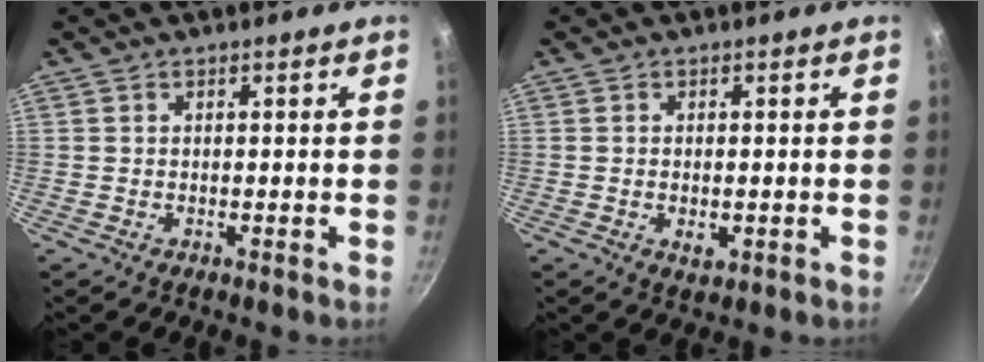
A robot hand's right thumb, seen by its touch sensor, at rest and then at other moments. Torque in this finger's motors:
{"motor_torque": [-0.66, 0.17, -0.03, 0.60, -0.05]}